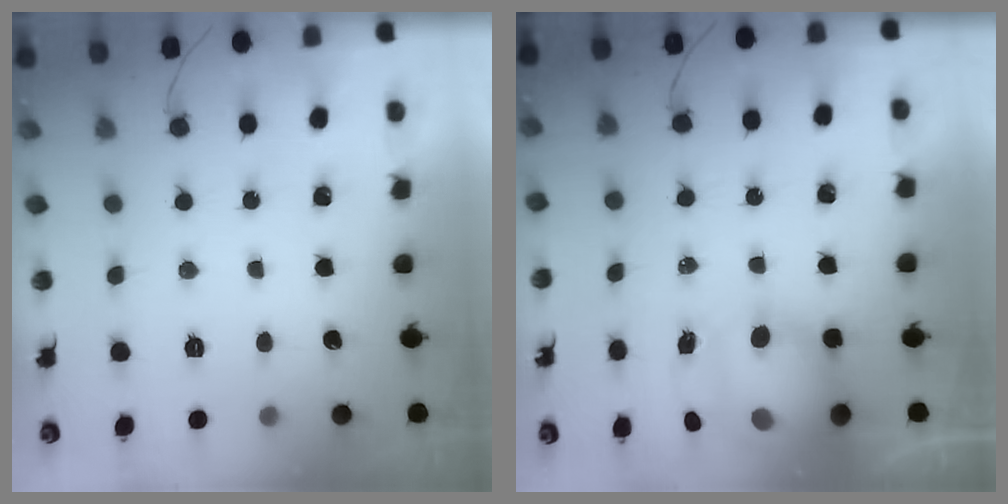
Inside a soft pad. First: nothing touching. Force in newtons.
{"total": 9.4, "press": 9.0, "slide": 2.7}